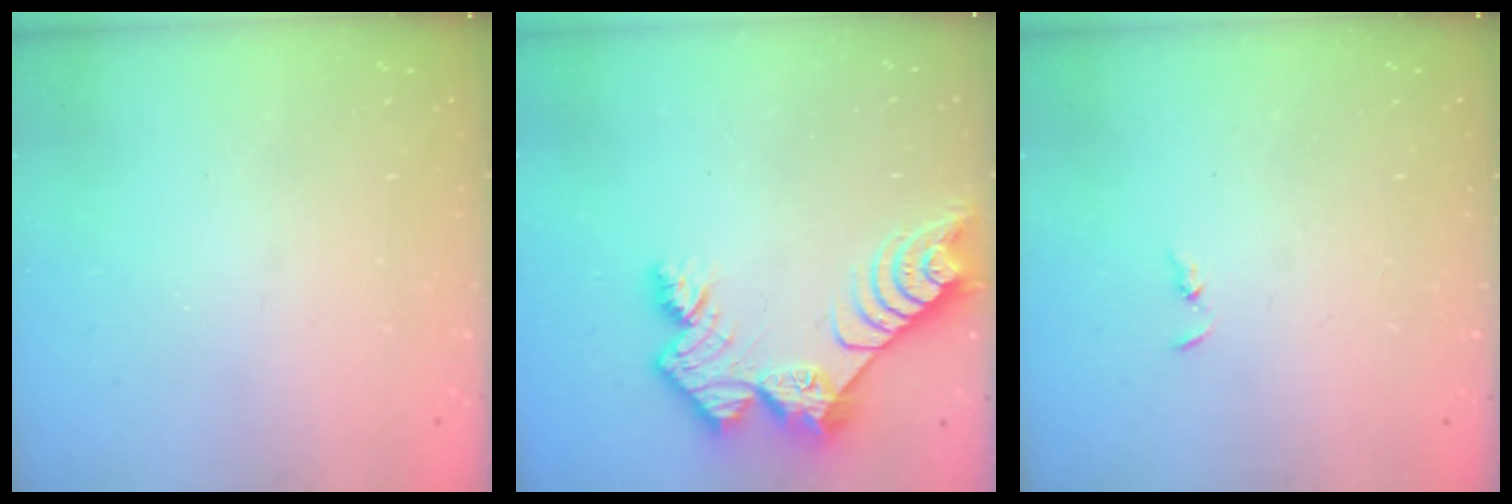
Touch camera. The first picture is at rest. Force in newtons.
{"total": 11.0, "press": 11.0, "slide": 0.9}
{"total": 1.3, "press": 1.2, "slide": 0.3}